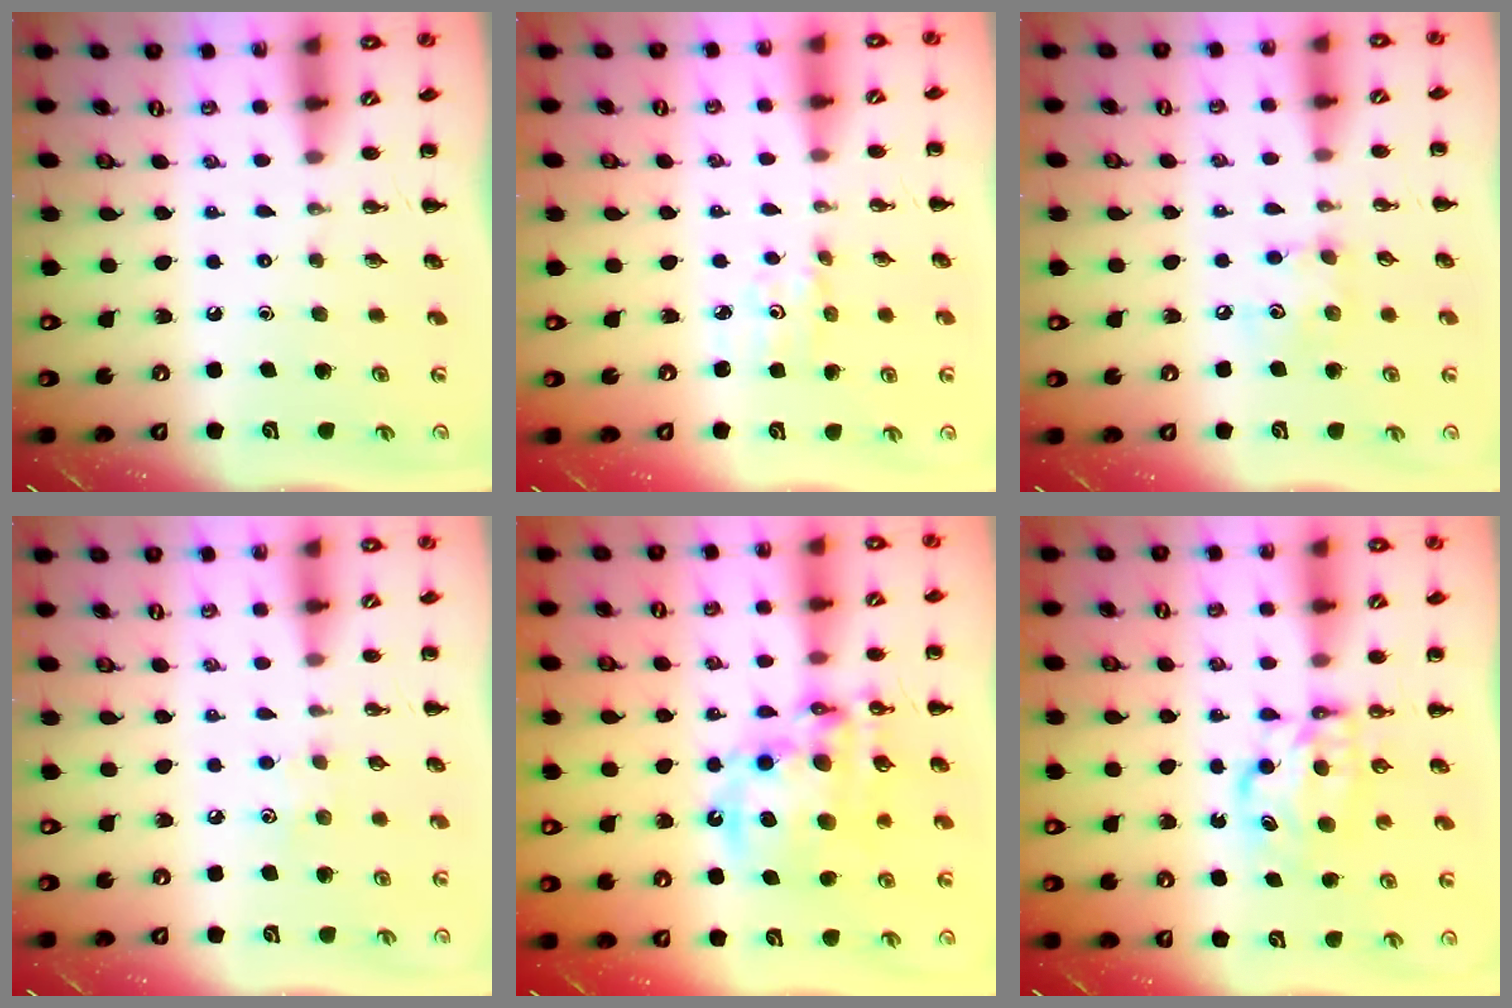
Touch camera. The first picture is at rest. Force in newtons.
{"total": 1.9, "press": 1.9, "slide": 0.4}
{"total": 5.8, "press": 5.7, "slide": 0.7}
{"total": 3.7, "press": 3.6, "slide": 0.9}
{"total": 17.5, "press": 16.9, "slide": 4.2}
{"total": 6.8, "press": 6.8, "slide": 0.2}